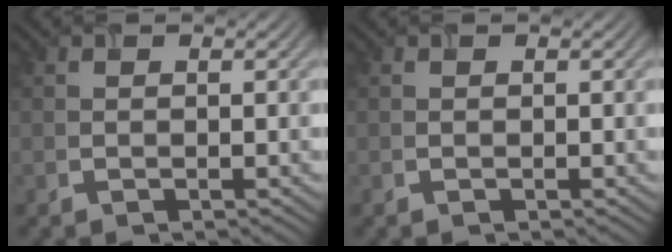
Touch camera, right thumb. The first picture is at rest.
{"total": 0.0}